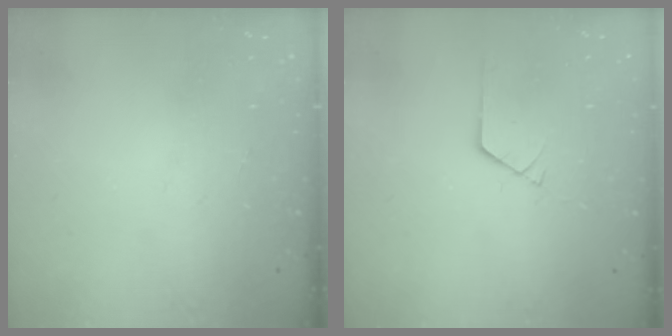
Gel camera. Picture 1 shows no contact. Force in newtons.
{"total": 1.1, "press": 1.0, "slide": 0.1}